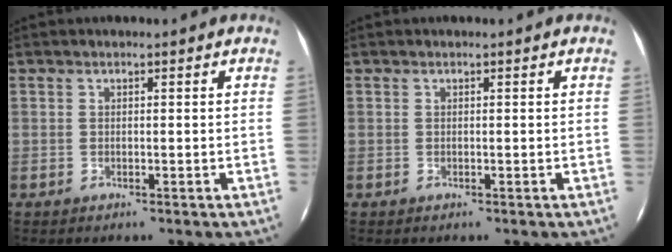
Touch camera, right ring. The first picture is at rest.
{"total": 0.0}